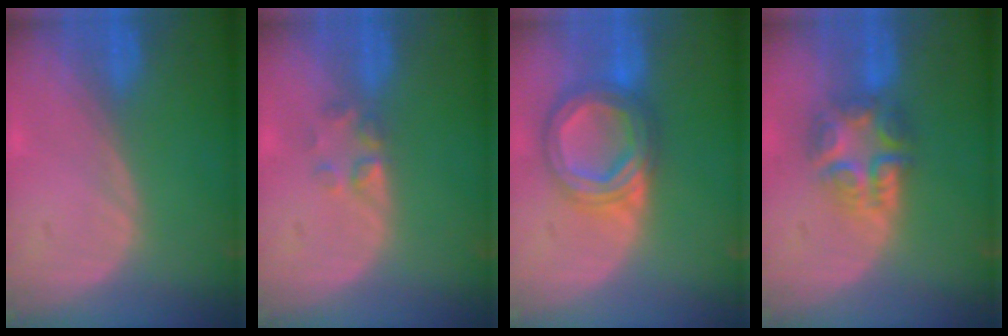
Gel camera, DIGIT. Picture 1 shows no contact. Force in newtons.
{"total": 2.2, "press": 2.2, "slide": 0.2}
{"total": 8.5, "press": 8.5, "slide": 0.7}
{"total": 7.9, "press": 6.7, "slide": 4.1}